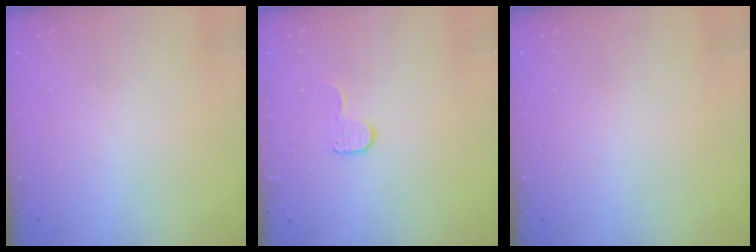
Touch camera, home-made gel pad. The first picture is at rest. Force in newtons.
{"total": 5.4, "press": 5.3, "slide": 0.5}
{"total": 0.0}